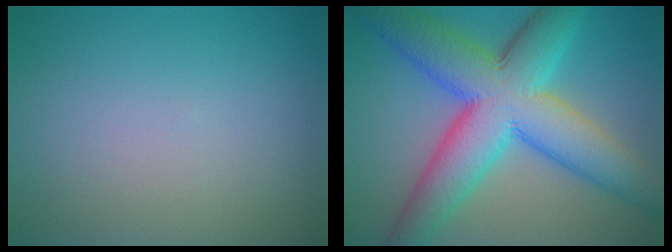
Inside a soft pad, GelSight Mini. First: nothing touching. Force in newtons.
{"total": 11.6, "press": 11.6, "slide": 0.2}